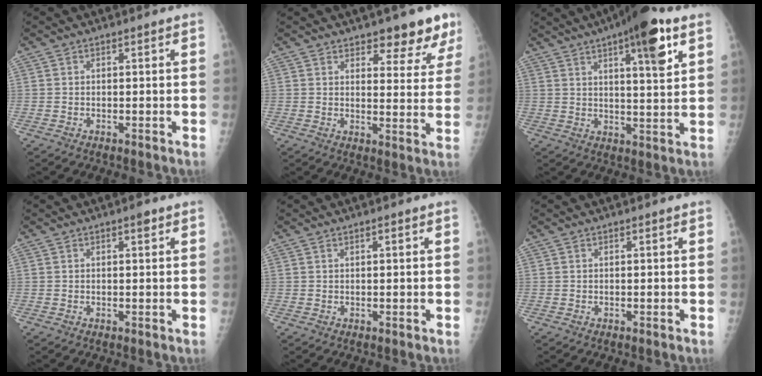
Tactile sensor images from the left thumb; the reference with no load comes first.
{"total": 9.3, "force": [6.9, 3.6, 5.1], "torque": [-0.025, -0.042, 0.084]}
{"total": 13.4, "force": [7.0, 3.1, 11.0], "torque": [-0.147, -0.023, 0.098]}
{"total": 1.2, "force": [0.7, 0.4, 0.9], "torque": [-0.010, 0.000, 0.008]}
{"total": 0.7, "force": [0.3, 0.1, 0.6], "torque": [-0.010, 0.000, 0.006]}
{"total": 0.0}